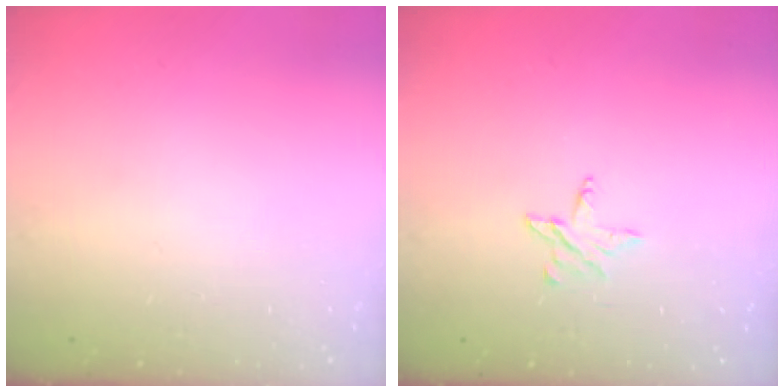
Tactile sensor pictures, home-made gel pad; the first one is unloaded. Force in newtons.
{"total": 3.7, "press": 3.7, "slide": 0.3}